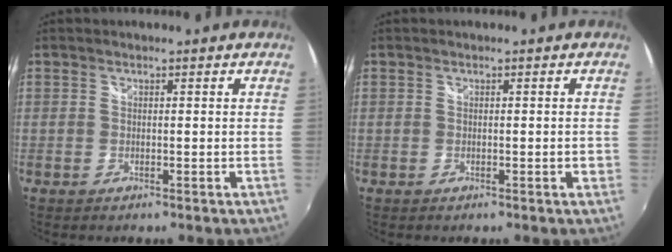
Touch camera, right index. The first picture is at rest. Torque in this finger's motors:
{"motor_torque": [1.14, 1.00, 0.01, 0.00]}